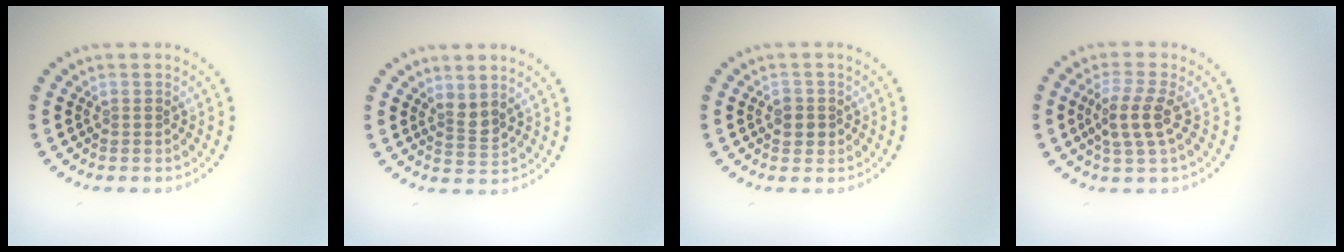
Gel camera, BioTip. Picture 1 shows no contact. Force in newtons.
{"total": 1.7, "press": 1.3, "slide": 1.1}
{"total": 1.7, "press": 1.6, "slide": 0.3}
{"total": 2.9, "press": 2.5, "slide": 1.4}